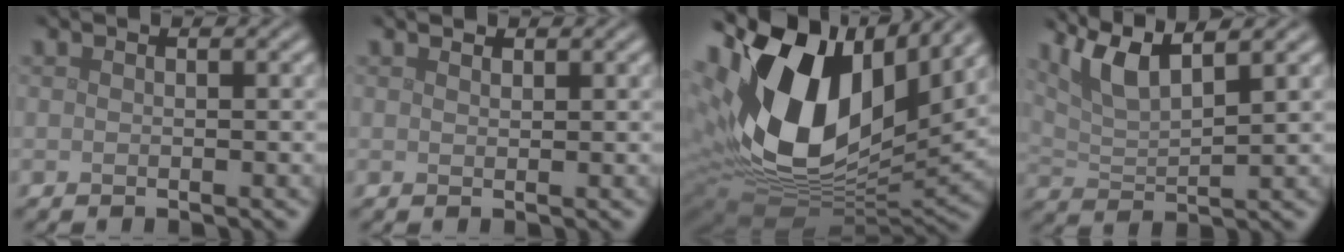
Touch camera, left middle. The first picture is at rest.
{"total": 0.8, "force": [0.8, 0.2, 0.1], "torque": [-0.006, -0.003, 0.013]}
{"total": 17.6, "force": [5.3, 10.9, 12.8], "torque": [-0.294, -0.005, 0.096]}
{"total": 5.2, "force": [3.6, 1.2, 3.6], "torque": [-0.072, 0.007, 0.069]}